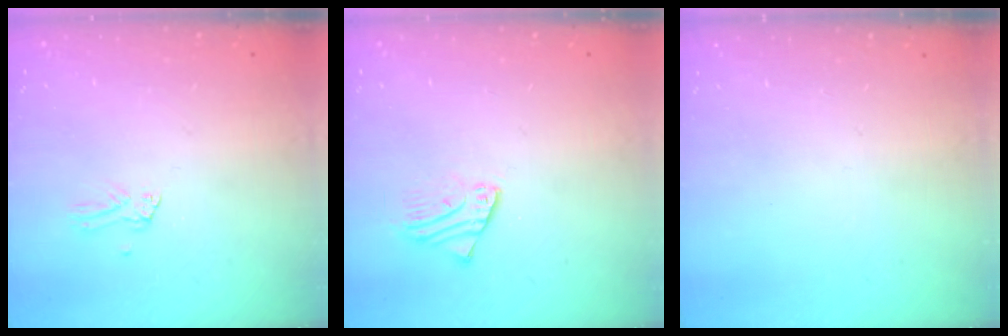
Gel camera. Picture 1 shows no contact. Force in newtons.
{"total": 2.6, "press": 2.6, "slide": 0.2}
{"total": 0.0}